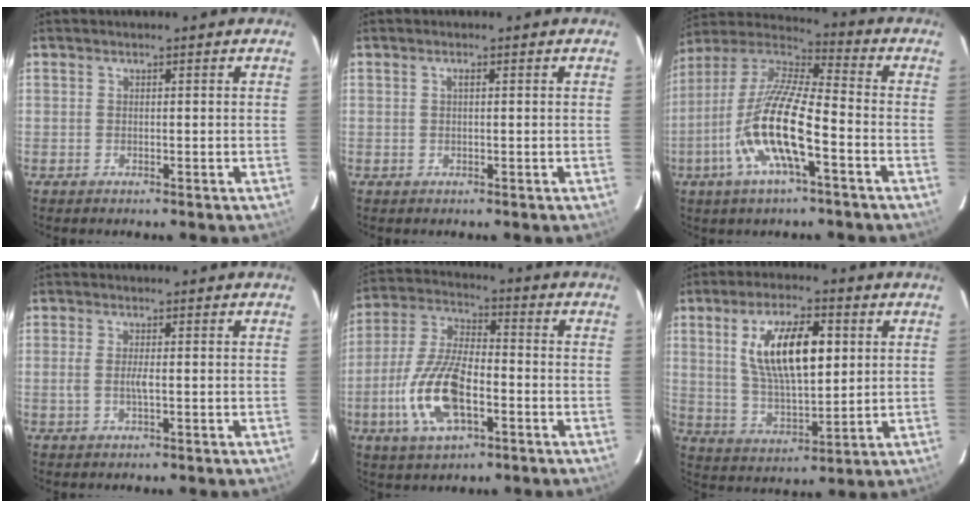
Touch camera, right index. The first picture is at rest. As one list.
[{"total": 0.7, "force": [0.2, 0.1, 0.6], "torque": [-0.012, 0.004, 0.001]}, {"total": 16.8, "force": [-6.3, 3.6, 15.1], "torque": [-0.299, -0.015, -0.130]}, {"total": 2.3, "force": [-0.4, 0.3, 2.2], "torque": [-0.045, -0.003, -0.007]}, {"total": 14.8, "force": [-4.9, 6.1, 12.5], "torque": [-0.271, -0.004, -0.092]}, {"total": 14.6, "force": [4.0, 5.7, 12.9], "torque": [-0.235, 0.009, 0.080]}]